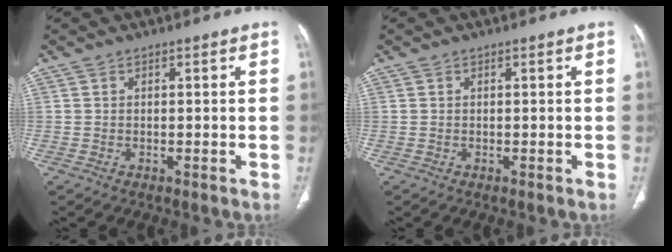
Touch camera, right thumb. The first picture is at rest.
{"total": 0.0}